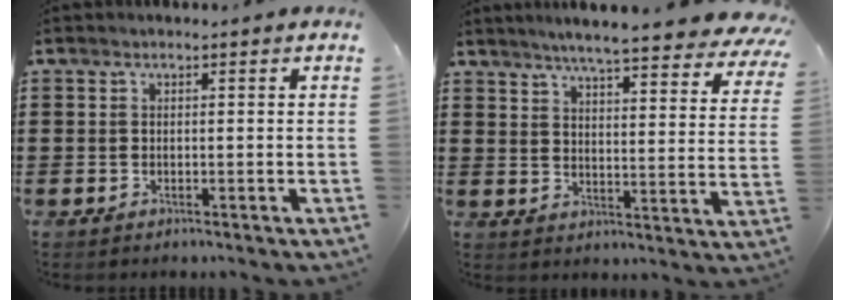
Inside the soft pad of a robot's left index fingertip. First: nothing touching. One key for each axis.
{"total": 6.1, "fx": 5.4, "fy": -0.3, "fz": 2.7, "tx": -0.067, "ty": -0.032, "tz": 0.091}